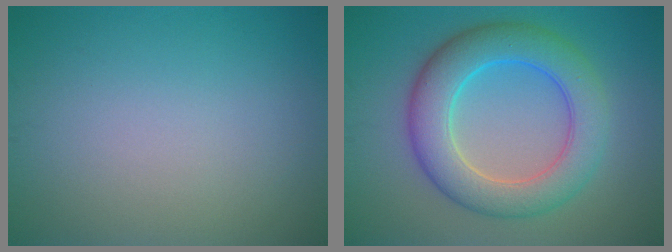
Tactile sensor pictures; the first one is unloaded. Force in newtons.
{"total": 7.6, "press": 7.6, "slide": 0.2}